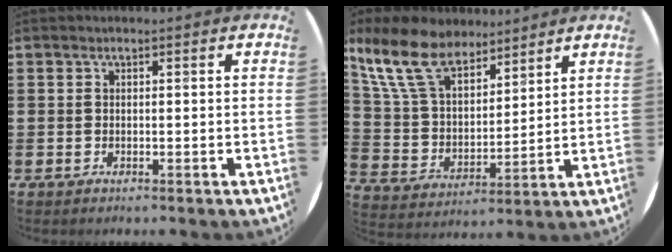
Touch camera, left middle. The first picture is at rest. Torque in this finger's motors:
{"motor_torque": [0.06, -0.30, 1.05, 0.21]}